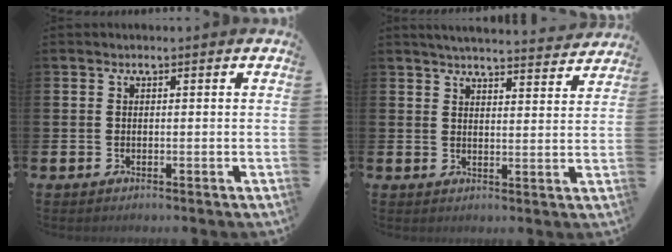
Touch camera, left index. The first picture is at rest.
{"total": 4.6, "force": [4.6, 0.1, 0.7], "torque": [-0.021, -0.030, 0.080]}